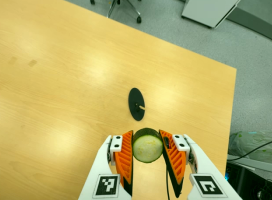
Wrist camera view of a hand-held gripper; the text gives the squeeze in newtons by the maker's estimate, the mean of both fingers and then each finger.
{"total": 10.7, "left": 10.0, "right": 11.3}